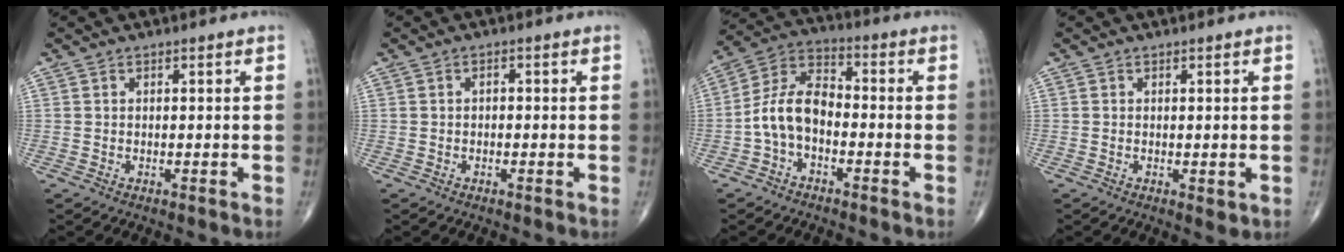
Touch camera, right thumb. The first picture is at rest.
{"total": 0.8, "force": [-0.2, 0.6, 0.5], "torque": [-0.001, 0.003, -0.007]}
{"total": 9.3, "force": [-2.3, 5.6, 7.0], "torque": [-0.130, 0.040, -0.057]}
{"total": 1.4, "force": [-0.2, 0.6, 1.2], "torque": [-0.014, -0.004, 0.001]}